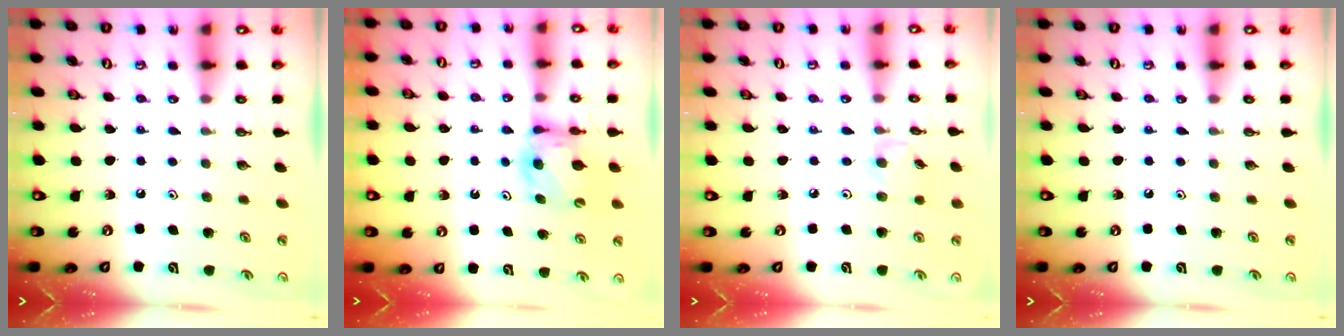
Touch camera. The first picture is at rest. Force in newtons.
{"total": 6.4, "press": 6.4, "slide": 0.5}
{"total": 2.5, "press": 2.5, "slide": 0.4}
{"total": 0.0}